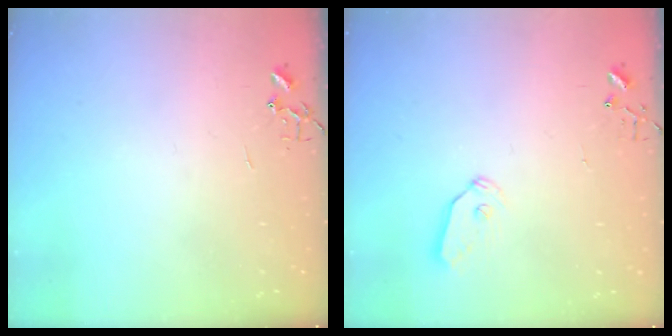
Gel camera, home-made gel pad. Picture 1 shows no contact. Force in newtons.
{"total": 6.3, "press": 6.3, "slide": 0.1}